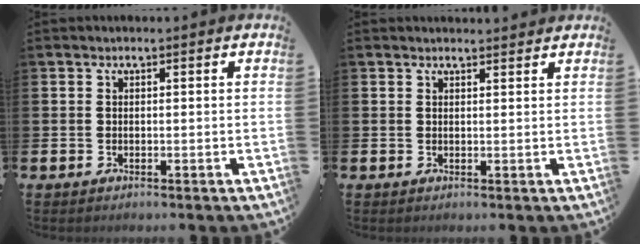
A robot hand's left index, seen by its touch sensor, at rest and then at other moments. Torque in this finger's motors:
{"motor_torque": [0.78, -1.36, -0.05, -0.02]}